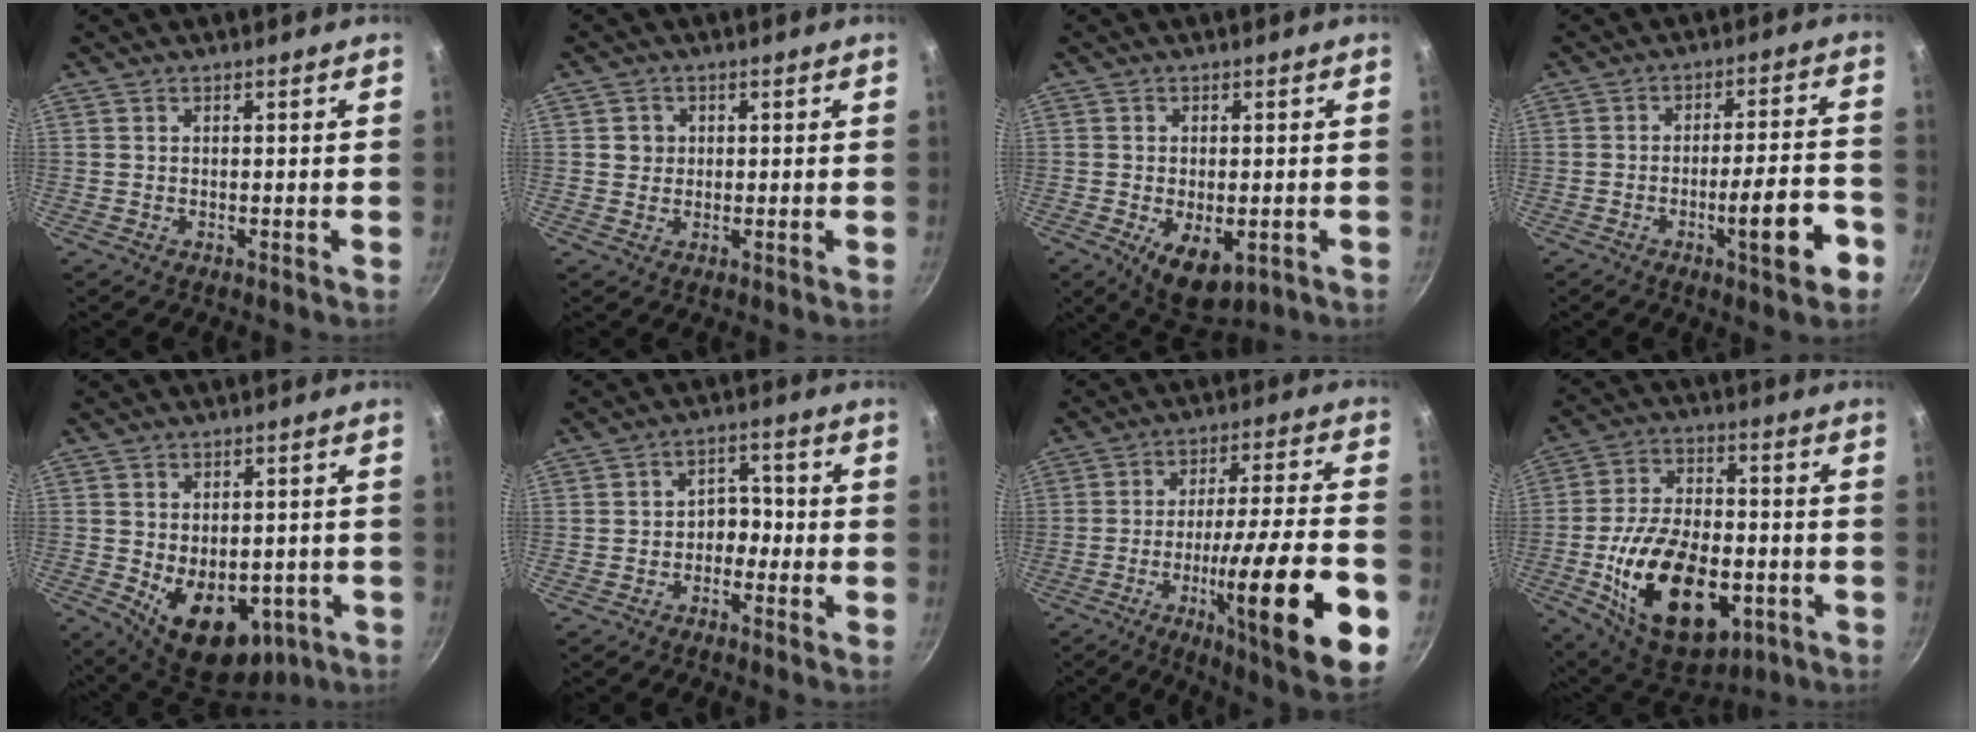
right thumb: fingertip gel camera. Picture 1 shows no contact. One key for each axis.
{"total": 2.4, "fx": 0.4, "fy": 2.3, "fz": 0.5, "tx": 0.004, "ty": 0.005, "tz": 0.003}
{"total": 8.4, "fx": -2.5, "fy": 4.5, "fz": 6.6, "tx": -0.081, "ty": -0.005, "tz": -0.022}
{"total": 11.1, "fx": -4.8, "fy": 2.5, "fz": 9.7, "tx": -0.121, "ty": 0.034, "tz": -0.065}
{"total": 14.2, "fx": -3.6, "fy": 9.2, "fz": 10.2, "tx": -0.109, "ty": -0.014, "tz": -0.027}
{"total": 4.4, "fx": -1.6, "fy": 3.3, "fz": 2.3, "tx": 0.007, "ty": 0.028, "tz": -0.033}
{"total": 25.1, "fx": -8.5, "fy": 4.7, "fz": 23.1, "tx": -0.326, "ty": 0.029, "tz": -0.127}
{"total": 23.9, "fx": -6.6, "fy": 13.8, "fz": 18.3, "tx": -0.292, "ty": 0.023, "tz": -0.095}